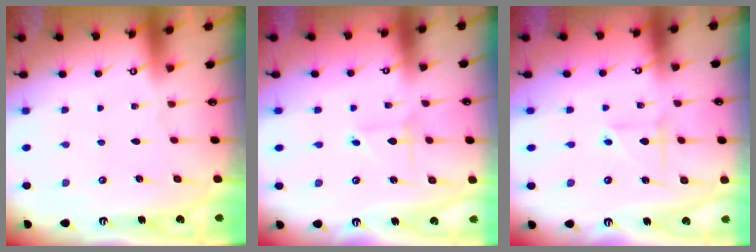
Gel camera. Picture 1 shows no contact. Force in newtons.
{"total": 1.0, "press": 1.0, "slide": 0.1}
{"total": 2.7, "press": 2.7, "slide": 0.3}